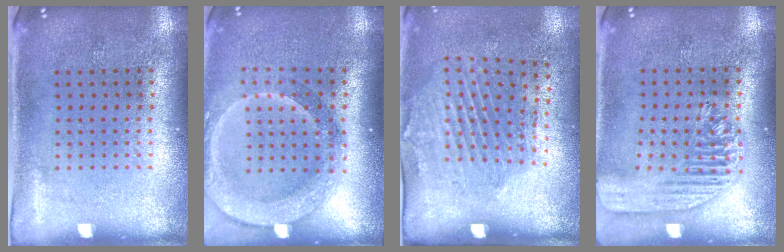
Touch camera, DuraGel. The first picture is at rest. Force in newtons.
{"total": 2.4, "press": 1.9, "slide": 1.4}
{"total": 2.0, "press": 1.1, "slide": 1.7}
{"total": 1.7, "press": 1.5, "slide": 0.7}